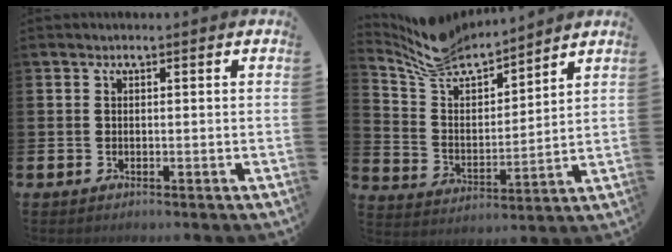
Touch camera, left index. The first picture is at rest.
{"total": 8.5, "force": [8.0, 2.2, 1.6], "torque": [-0.074, -0.050, 0.150]}